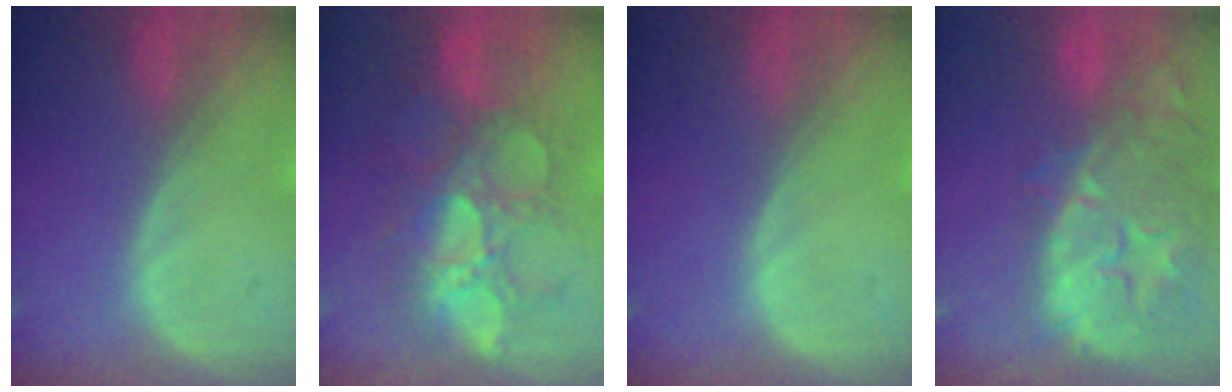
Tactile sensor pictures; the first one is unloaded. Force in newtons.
{"total": 10.8, "press": 9.9, "slide": 4.4}
{"total": 0.0}
{"total": 15.0, "press": 11.9, "slide": 9.0}